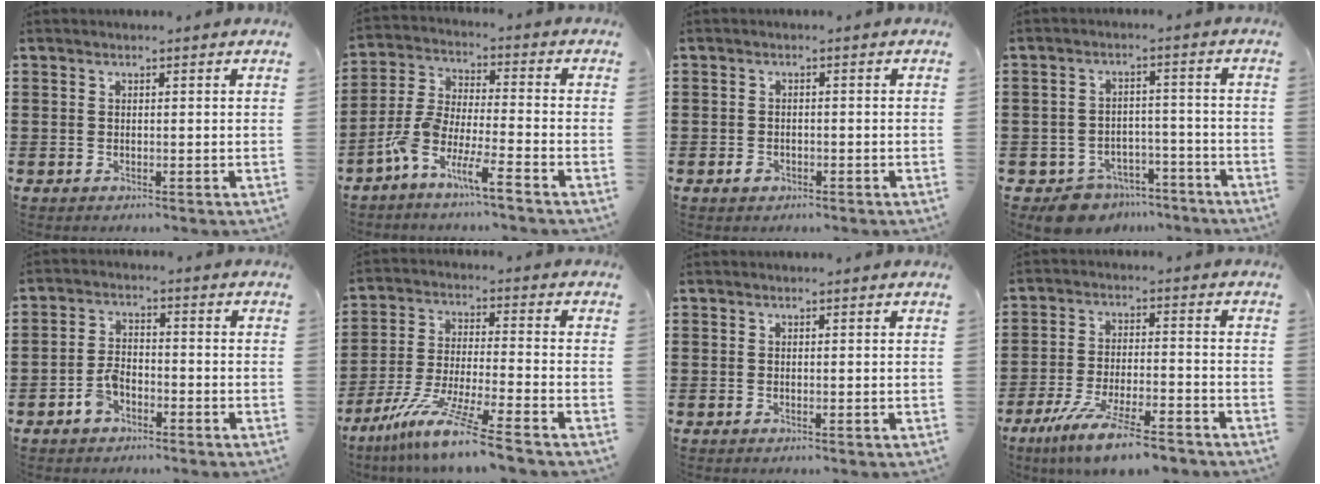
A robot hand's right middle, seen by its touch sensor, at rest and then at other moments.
{"total": 7.9, "force": [-6.0, 0.4, 5.0], "torque": [-0.123, -0.017, -0.124]}
{"total": 1.1, "force": [-0.7, 0.7, 0.5], "torque": [-0.013, 0.000, -0.014]}
{"total": 5.9, "force": [-5.5, 2.1, 0.6], "torque": [-0.021, 0.019, -0.111]}
{"total": 3.9, "force": [-2.6, 2.1, 2.1], "torque": [-0.051, 0.004, -0.053]}
{"total": 10.7, "force": [-8.7, -0.9, 6.2], "torque": [-0.128, -0.007, -0.175]}
{"total": 0.0}
{"total": 9.1, "force": [-7.5, 0.6, 5.1], "torque": [-0.106, -0.001, -0.144]}